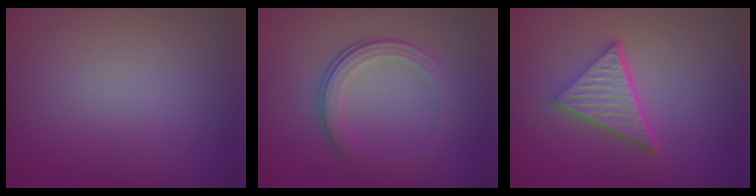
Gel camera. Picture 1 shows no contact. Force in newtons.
{"total": 4.2, "press": 2.8, "slide": 3.1}
{"total": 5.2, "press": 3.7, "slide": 3.6}